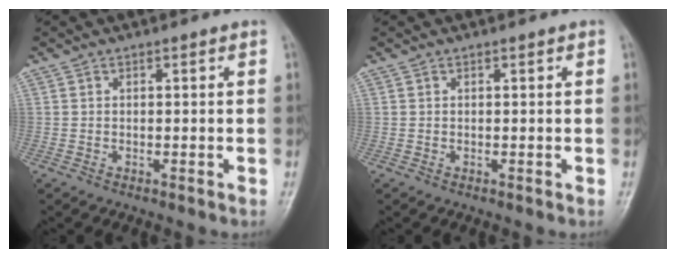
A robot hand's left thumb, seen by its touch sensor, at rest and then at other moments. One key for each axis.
{"total": 0.0}